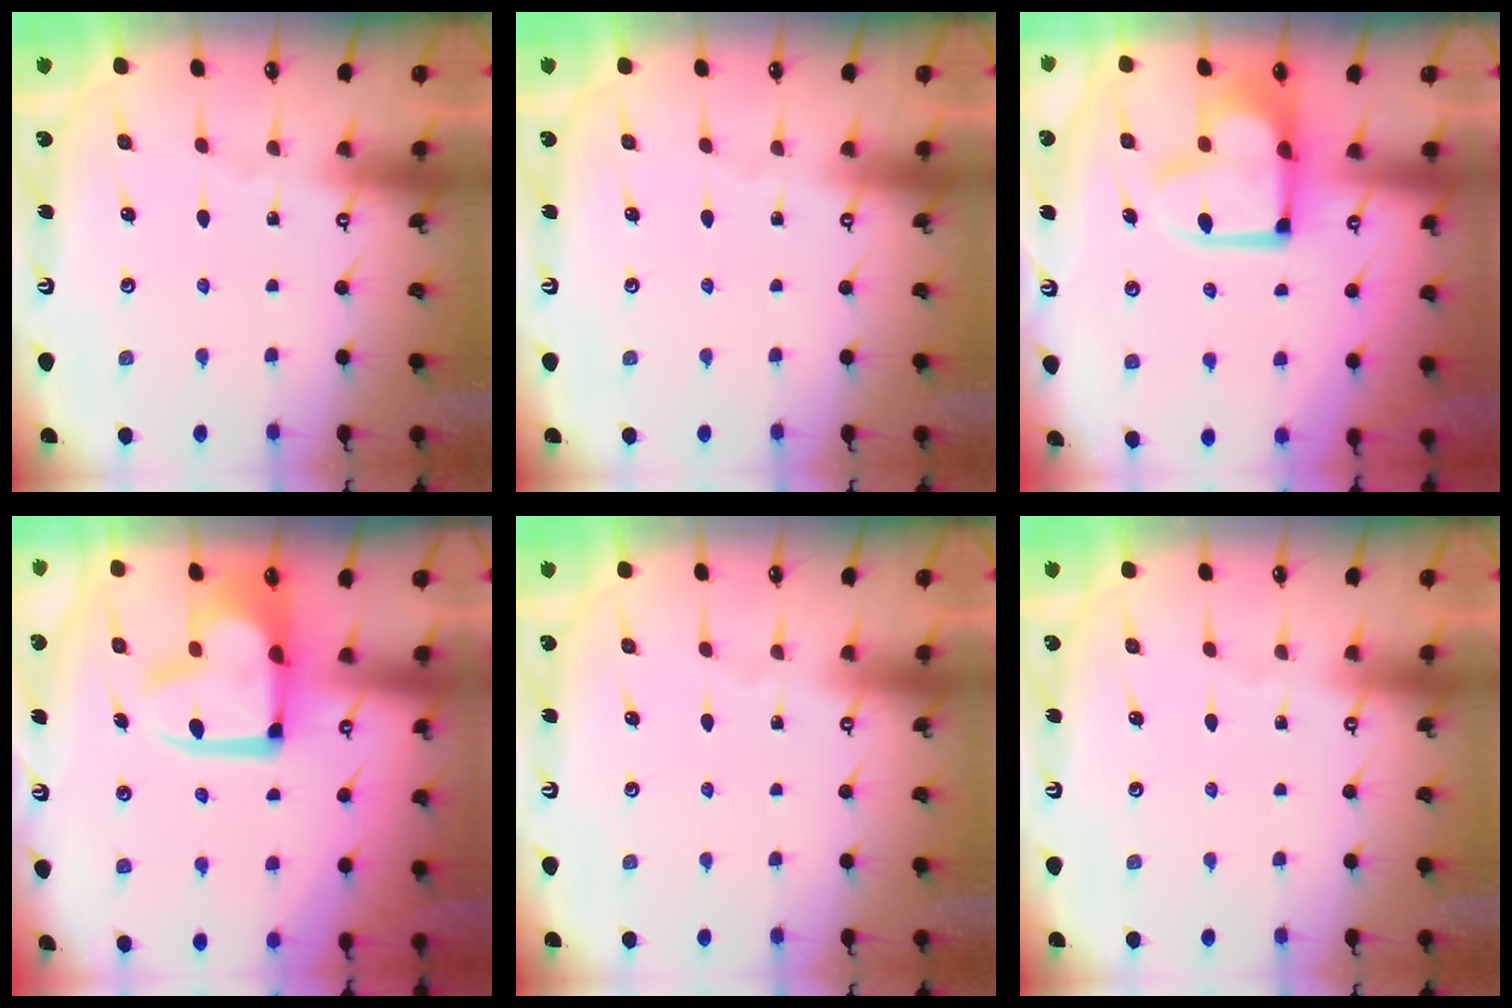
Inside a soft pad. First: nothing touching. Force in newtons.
{"total": 0.0}
{"total": 10.6, "press": 10.5, "slide": 1.2}
{"total": 13.7, "press": 13.7, "slide": 1.1}
{"total": 0.0}
{"total": 0.0}